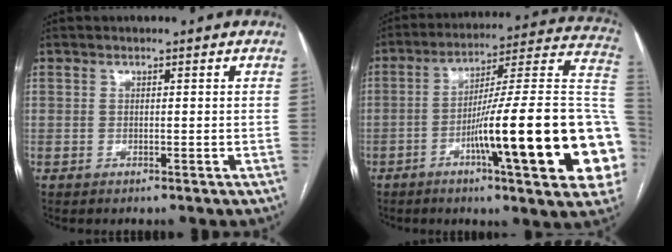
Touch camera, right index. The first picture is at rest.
{"total": 27.1, "force": [-6.7, 1.7, 26.3], "torque": [-0.277, 0.007, -0.104]}